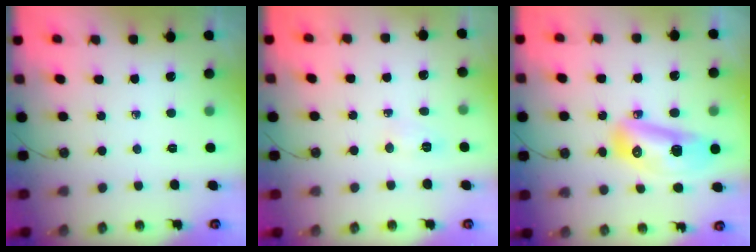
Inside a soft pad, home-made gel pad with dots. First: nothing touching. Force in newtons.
{"total": 4.8, "press": 4.7, "slide": 0.7}
{"total": 14.0, "press": 13.8, "slide": 1.9}